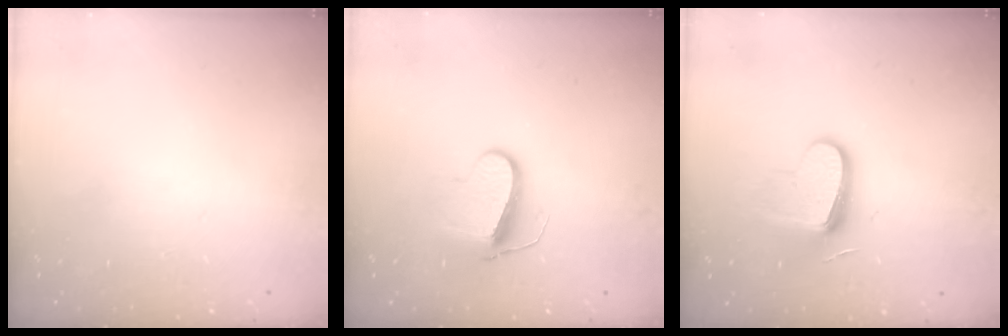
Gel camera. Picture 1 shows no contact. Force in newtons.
{"total": 10.3, "press": 10.2, "slide": 0.9}
{"total": 11.6, "press": 11.6, "slide": 0.5}